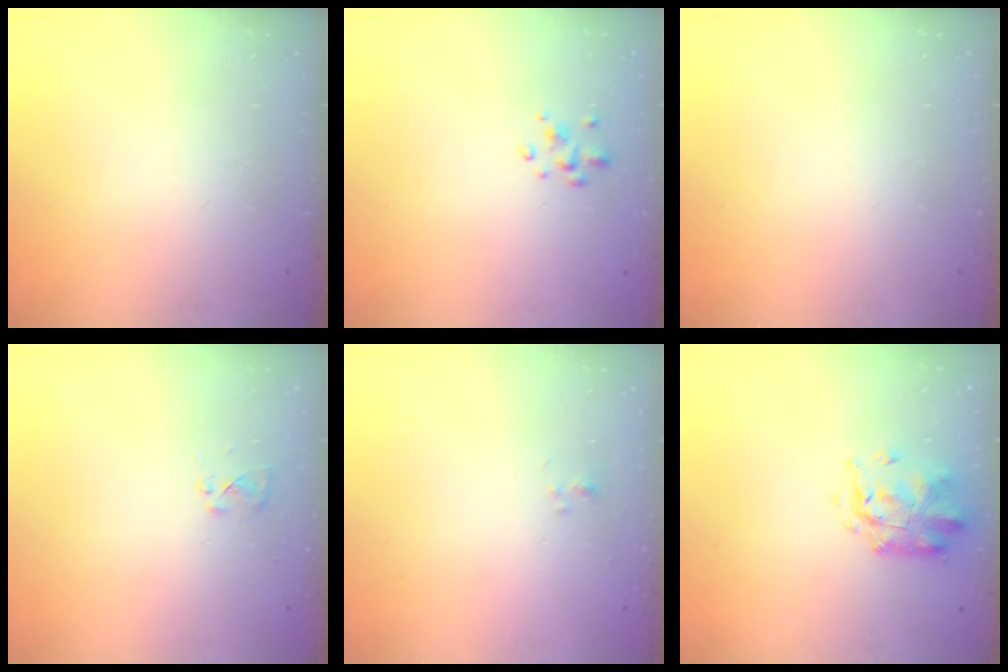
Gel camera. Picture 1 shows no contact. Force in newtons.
{"total": 2.2, "press": 2.1, "slide": 0.4}
{"total": 0.0}
{"total": 2.5, "press": 2.4, "slide": 0.8}
{"total": 1.8, "press": 1.7, "slide": 0.3}
{"total": 3.0, "press": 2.8, "slide": 1.0}